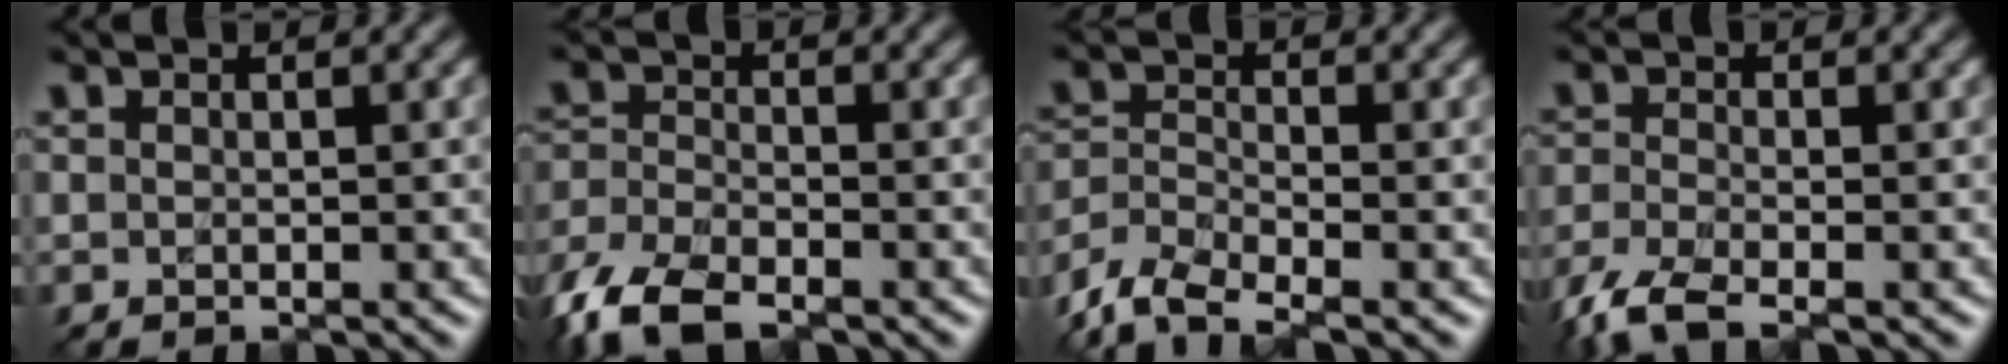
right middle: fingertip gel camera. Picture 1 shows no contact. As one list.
[{"total": 7.2, "force": [-5.3, 2.9, 4.0], "torque": [-0.099, -0.012, -0.110]}, {"total": 5.3, "force": [-4.2, 1.7, 2.7], "torque": [-0.066, -0.002, -0.094]}, {"total": 4.6, "force": [-3.5, 1.2, 2.7], "torque": [-0.070, -0.008, -0.082]}]